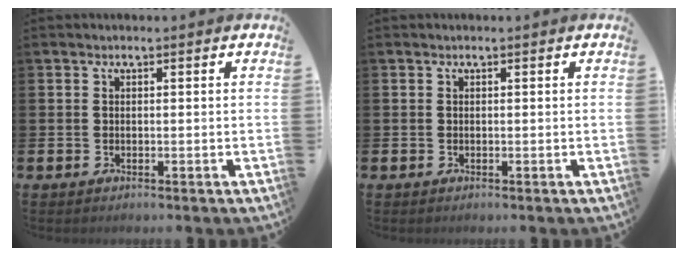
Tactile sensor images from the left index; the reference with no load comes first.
{"total": 0.0}